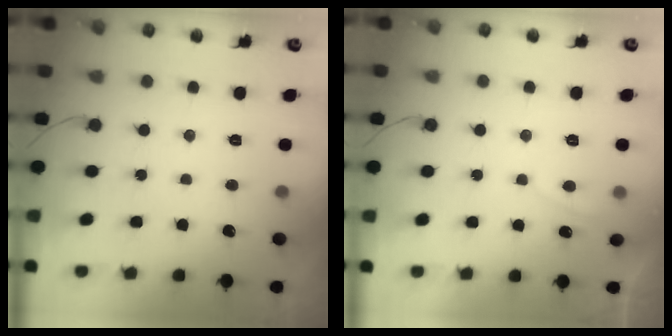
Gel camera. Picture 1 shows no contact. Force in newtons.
{"total": 1.6, "press": 1.5, "slide": 0.6}